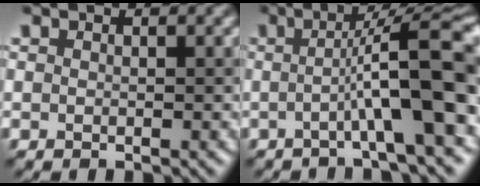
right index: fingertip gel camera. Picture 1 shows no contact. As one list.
[{"total": 9.5, "force": [-0.9, 1.5, 9.3], "torque": [-0.116, 0.017, -0.023]}]